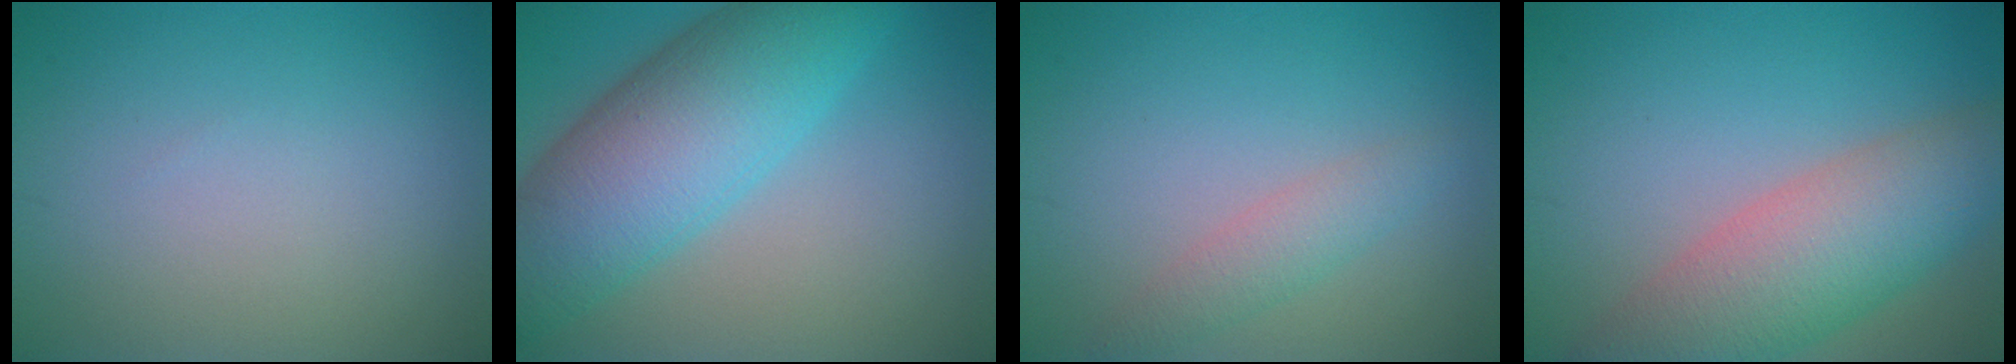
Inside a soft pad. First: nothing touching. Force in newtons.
{"total": 10.3, "press": 10.3, "slide": 0.2}
{"total": 2.2, "press": 2.2, "slide": 0.1}
{"total": 8.2, "press": 8.2, "slide": 0.4}